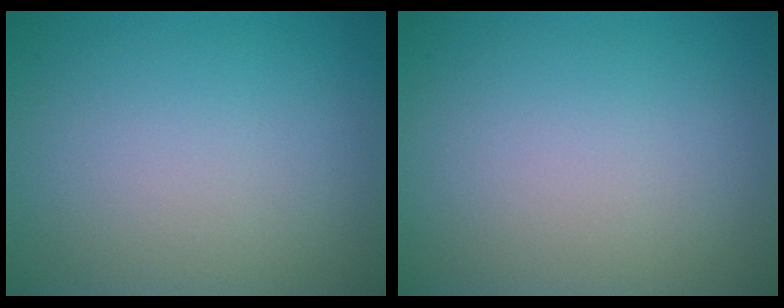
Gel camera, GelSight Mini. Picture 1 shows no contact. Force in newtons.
{"total": 0.0}